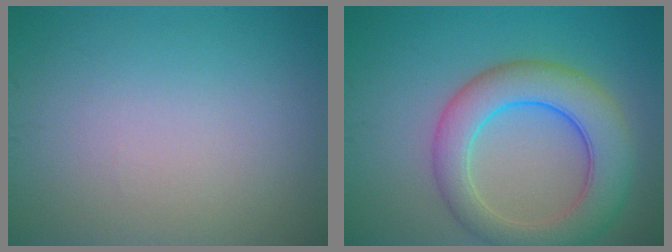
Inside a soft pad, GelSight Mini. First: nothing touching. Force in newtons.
{"total": 7.4, "press": 7.4, "slide": 0.5}